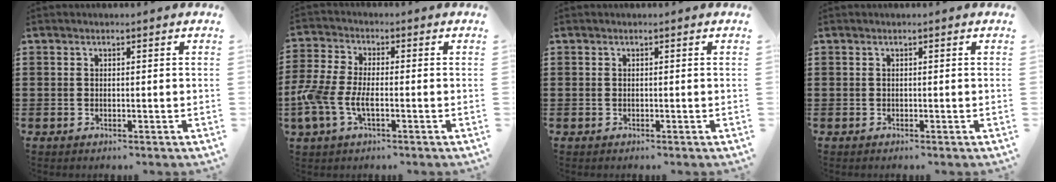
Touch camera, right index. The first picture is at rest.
{"total": 6.1, "force": [-2.1, 2.6, 5.1], "torque": [-0.143, -0.014, -0.051]}
{"total": 0.0}
{"total": 0.0}